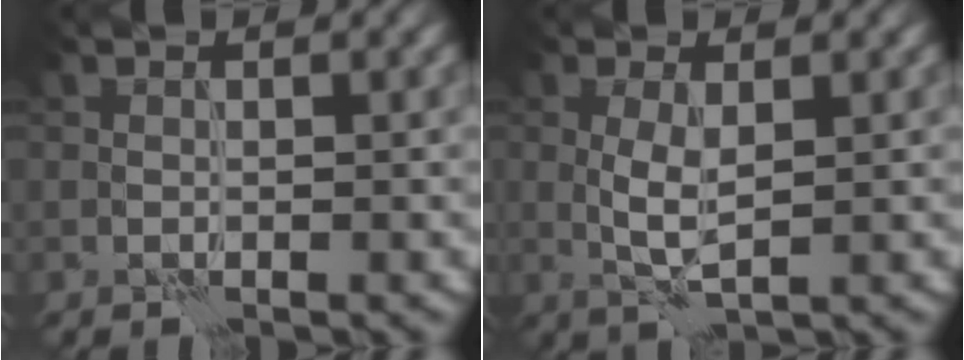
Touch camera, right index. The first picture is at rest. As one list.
[{"total": 2.7, "force": [0.4, 0.7, 2.5], "torque": [-0.057, 0.000, 0.009]}]